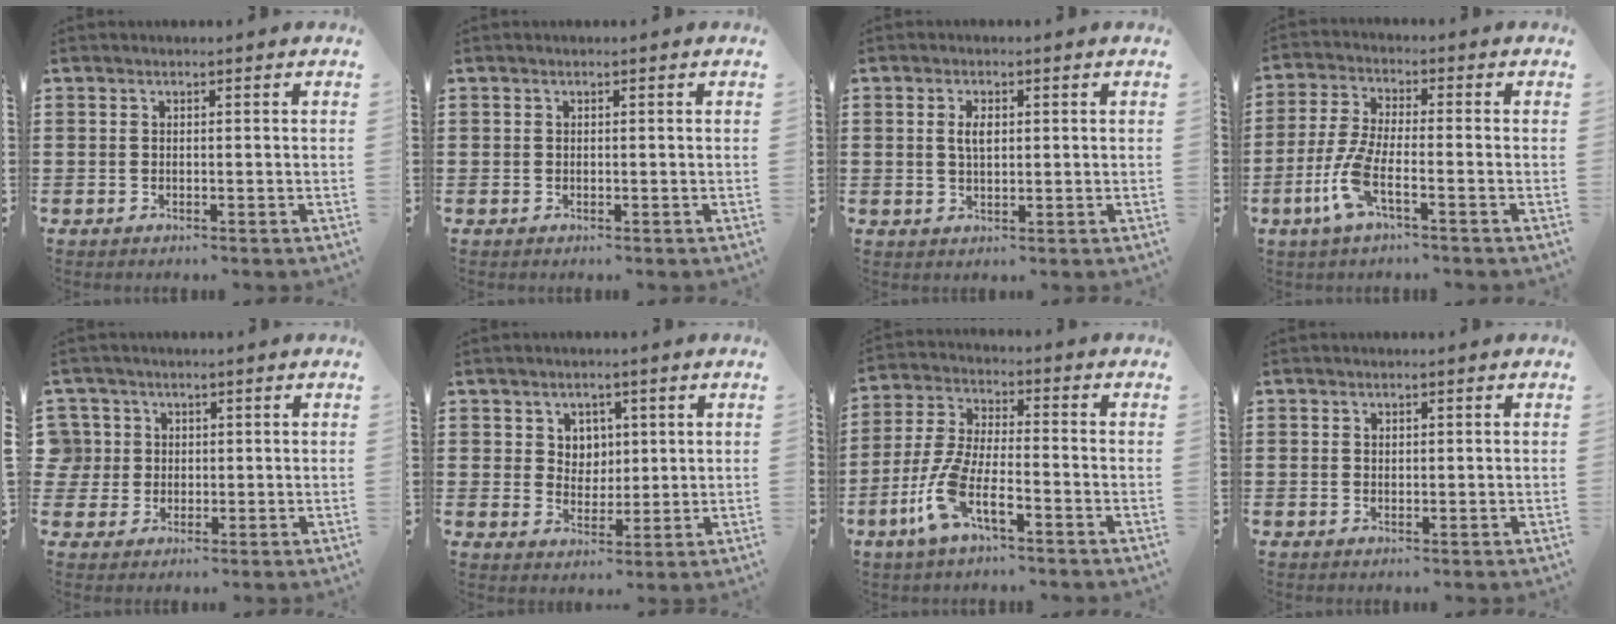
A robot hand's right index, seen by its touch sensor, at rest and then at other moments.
{"total": 0.0}
{"total": 2.9, "force": [0.6, 1.3, 2.5], "torque": [-0.052, 0.007, 0.008]}
{"total": 7.2, "force": [-3.5, 1.6, 6.0], "torque": [-0.156, -0.021, -0.072]}
{"total": 3.8, "force": [0.7, 3.8, 0.3], "torque": [-0.025, 0.014, 0.011]}
{"total": 4.0, "force": [2.0, 3.5, 0.6], "torque": [-0.022, 0.009, 0.034]}
{"total": 8.2, "force": [-4.6, 1.8, 6.6], "torque": [-0.173, -0.019, -0.095]}
{"total": 0.6, "force": [0.3, 0.4, 0.2], "torque": [-0.004, 0.002, 0.007]}